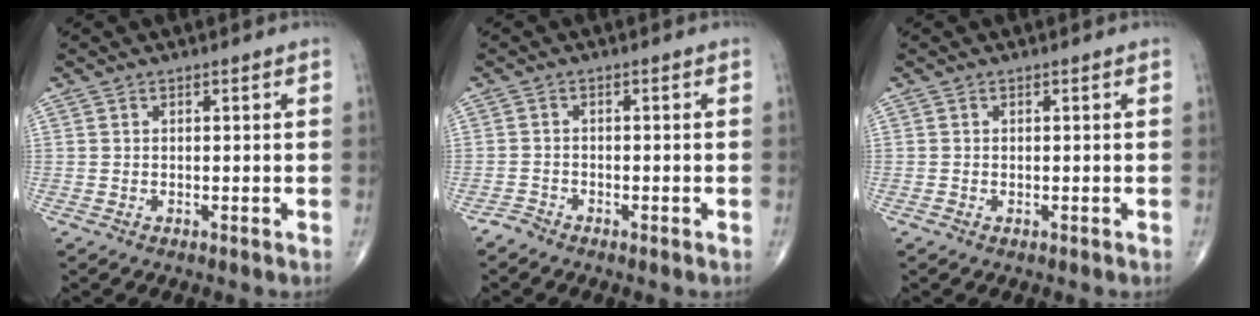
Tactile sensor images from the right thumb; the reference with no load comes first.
{"total": 1.4, "force": [-1.4, 0.4, -0.1], "torque": [0.004, -0.003, -0.031]}
{"total": 0.0}